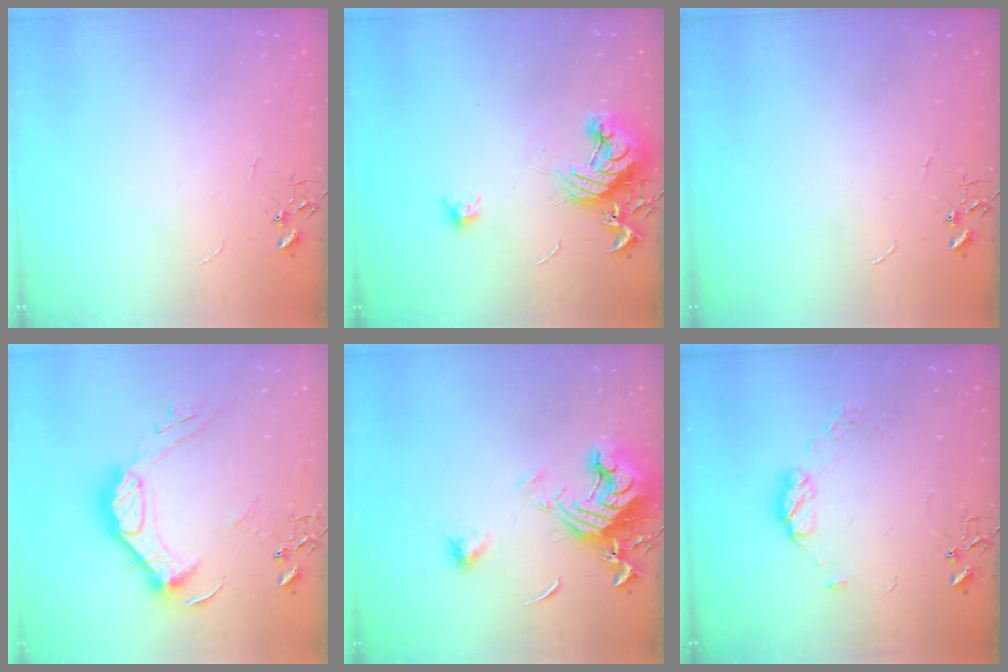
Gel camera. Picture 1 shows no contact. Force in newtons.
{"total": 13.3, "press": 13.3, "slide": 1.0}
{"total": 0.0}
{"total": 15.5, "press": 15.4, "slide": 1.4}
{"total": 14.8, "press": 14.6, "slide": 1.8}
{"total": 8.0, "press": 8.0, "slide": 0.5}